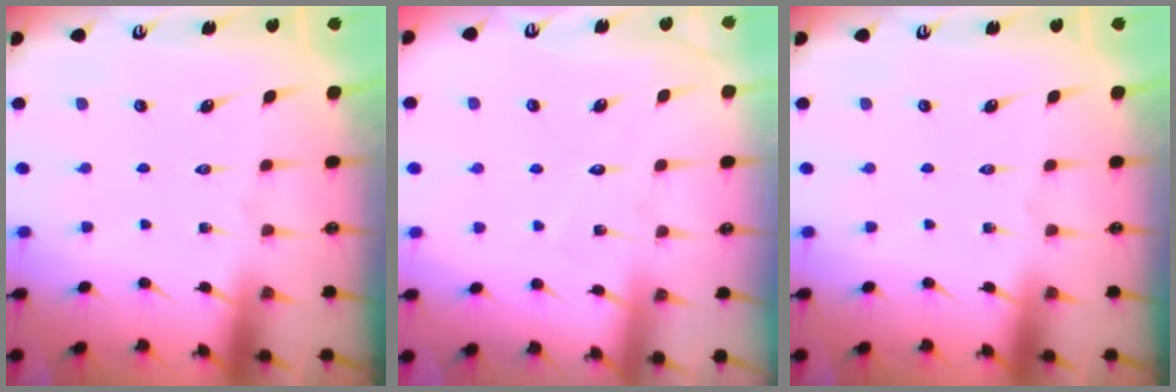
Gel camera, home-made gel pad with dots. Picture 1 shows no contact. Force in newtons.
{"total": 3.6, "press": 3.6, "slide": 0.4}
{"total": 0.0}